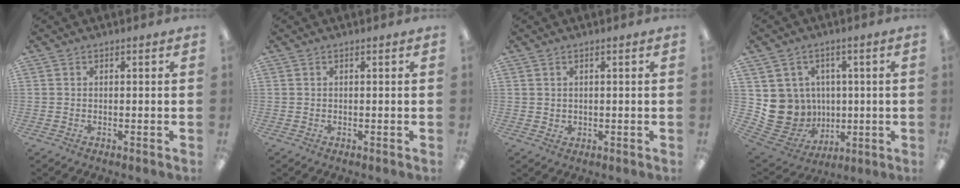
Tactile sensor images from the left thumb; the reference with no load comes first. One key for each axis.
{"total": 0.0}
{"total": 1.4, "fx": 1.0, "fy": 1.0, "fz": 0.3, "tx": -0.007, "ty": 0.003, "tz": 0.018}
{"total": 10.4, "fx": -0.5, "fy": 10.3, "fz": 1.7, "tx": -0.064, "ty": -0.003, "tz": 0.005}